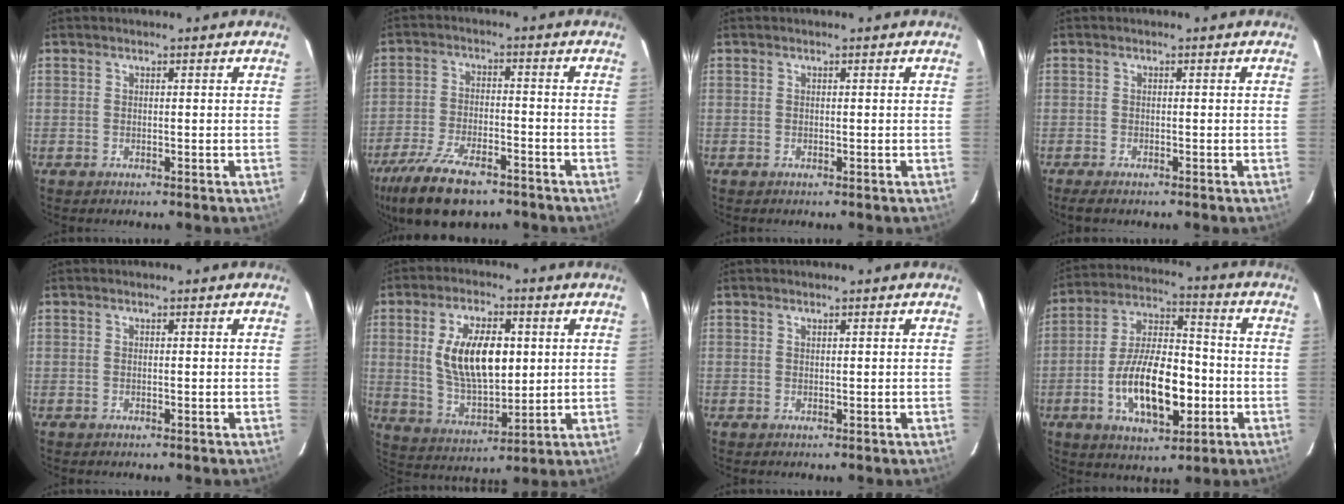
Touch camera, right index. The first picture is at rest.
{"total": 15.1, "force": [-10.8, 5.9, 8.7], "torque": [-0.198, -0.030, -0.185]}
{"total": 0.0}
{"total": 2.4, "force": [-2.0, 0.5, 1.4], "torque": [-0.031, -0.009, -0.035]}
{"total": 0.0}
{"total": 14.3, "force": [2.5, 7.1, 12.1], "torque": [-0.223, 0.003, 0.058]}
{"total": 0.0}
{"total": 16.3, "force": [-4.4, 7.3, 13.8], "torque": [-0.262, 0.006, -0.068]}